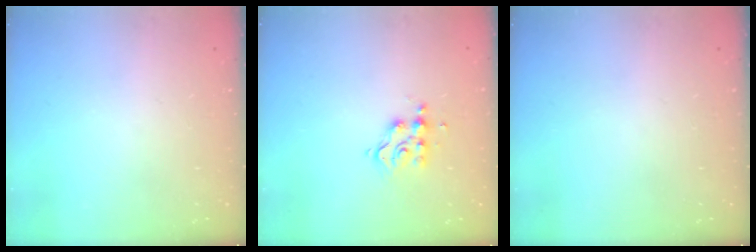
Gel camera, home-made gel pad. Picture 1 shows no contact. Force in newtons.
{"total": 6.0, "press": 6.0, "slide": 0.3}
{"total": 0.0}